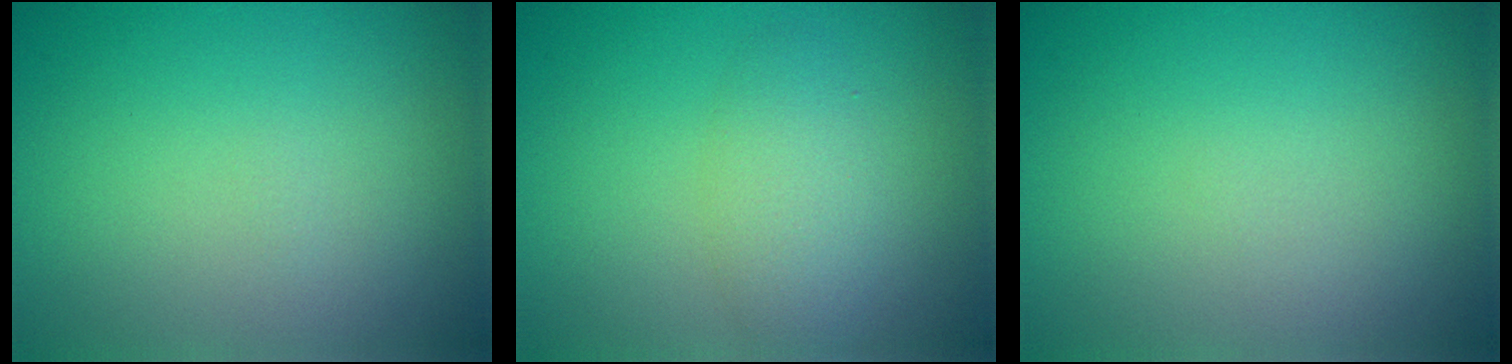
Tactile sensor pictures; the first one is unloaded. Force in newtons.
{"total": 2.7, "press": 2.7, "slide": 0.1}
{"total": 0.0}